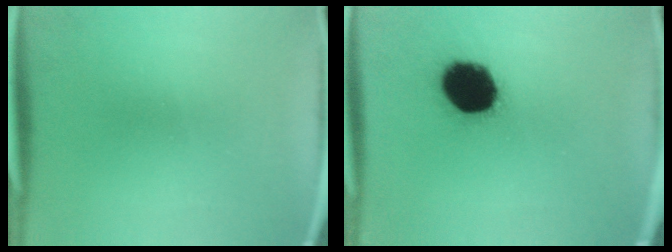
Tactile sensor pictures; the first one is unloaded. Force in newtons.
{"total": 18.4}